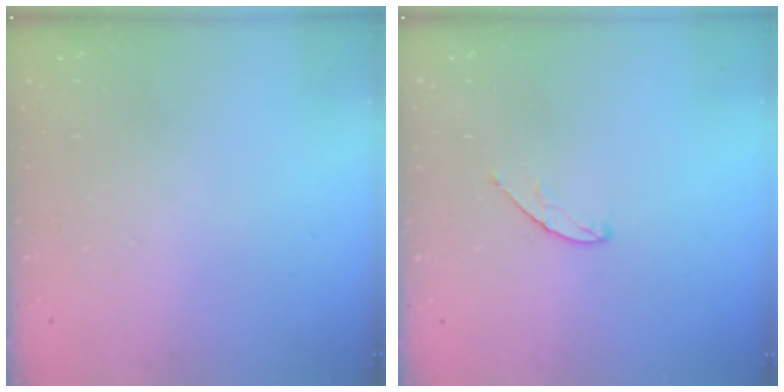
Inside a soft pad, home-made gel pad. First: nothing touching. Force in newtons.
{"total": 4.4, "press": 4.3, "slide": 0.3}